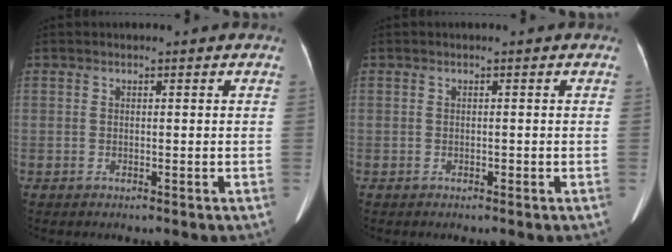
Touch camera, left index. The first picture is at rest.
{"total": 0.0}